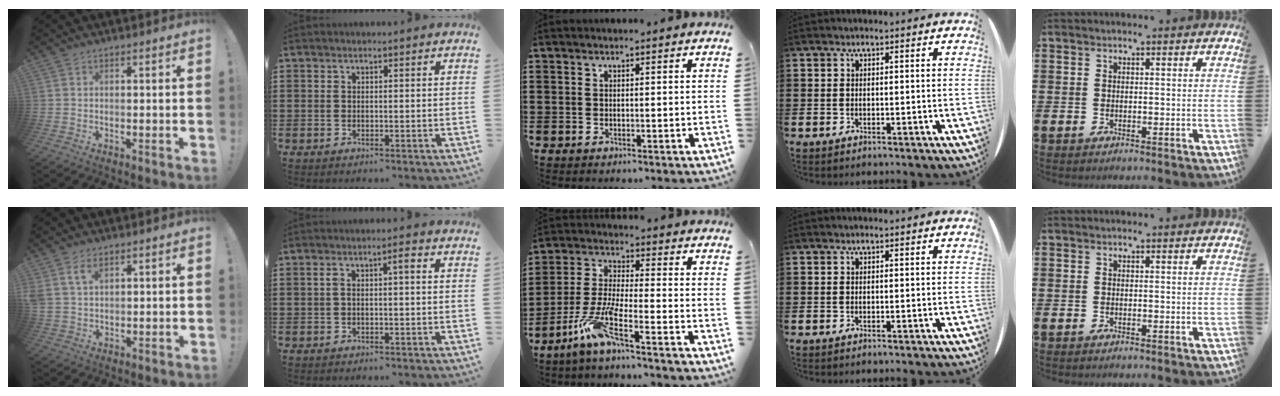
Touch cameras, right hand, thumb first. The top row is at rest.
{"thumb": {"total": 4.4, "force": [2.5, 2.4, 2.7], "torque": [-0.056, -0.001, 0.049]}, "index": {"total": 2.3, "force": [-0.4, 0.4, 2.2], "torque": [-0.041, 0.002, -0.009]}, "middle": {"total": 8.0, "force": [-5.5, 0.7, 5.8], "torque": [-0.136, -0.014, -0.111]}}